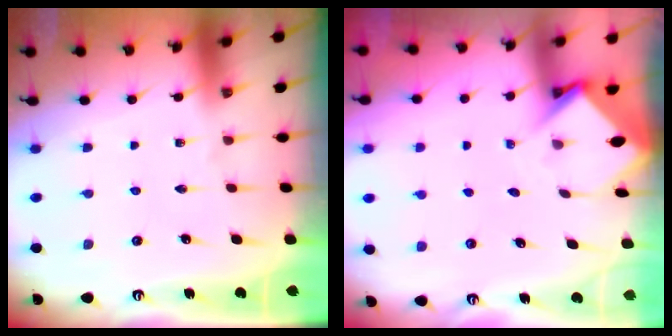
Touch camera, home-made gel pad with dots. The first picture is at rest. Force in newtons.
{"total": 3.4, "press": 3.3, "slide": 0.3}